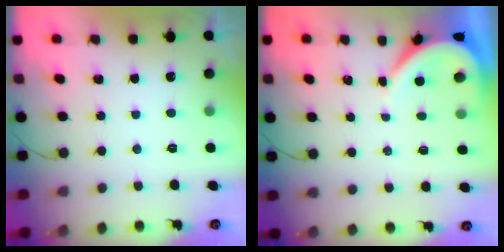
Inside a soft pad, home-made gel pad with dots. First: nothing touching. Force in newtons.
{"total": 4.1, "press": 4.1, "slide": 0.5}